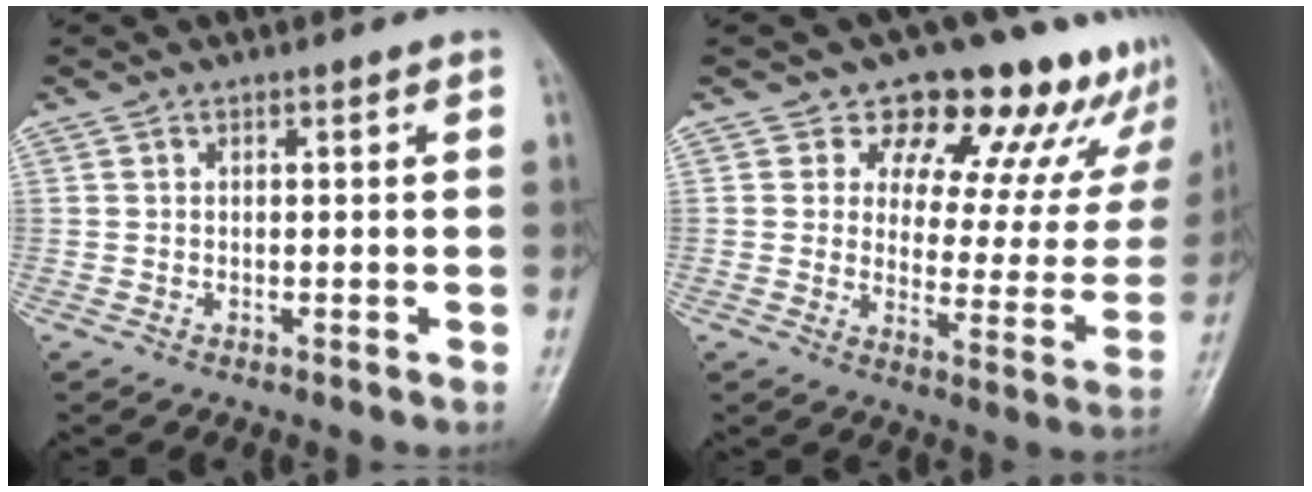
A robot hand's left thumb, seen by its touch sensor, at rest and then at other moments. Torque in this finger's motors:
{"motor_torque": [0.32, 0.14, 0.06, -0.02, 0.07]}